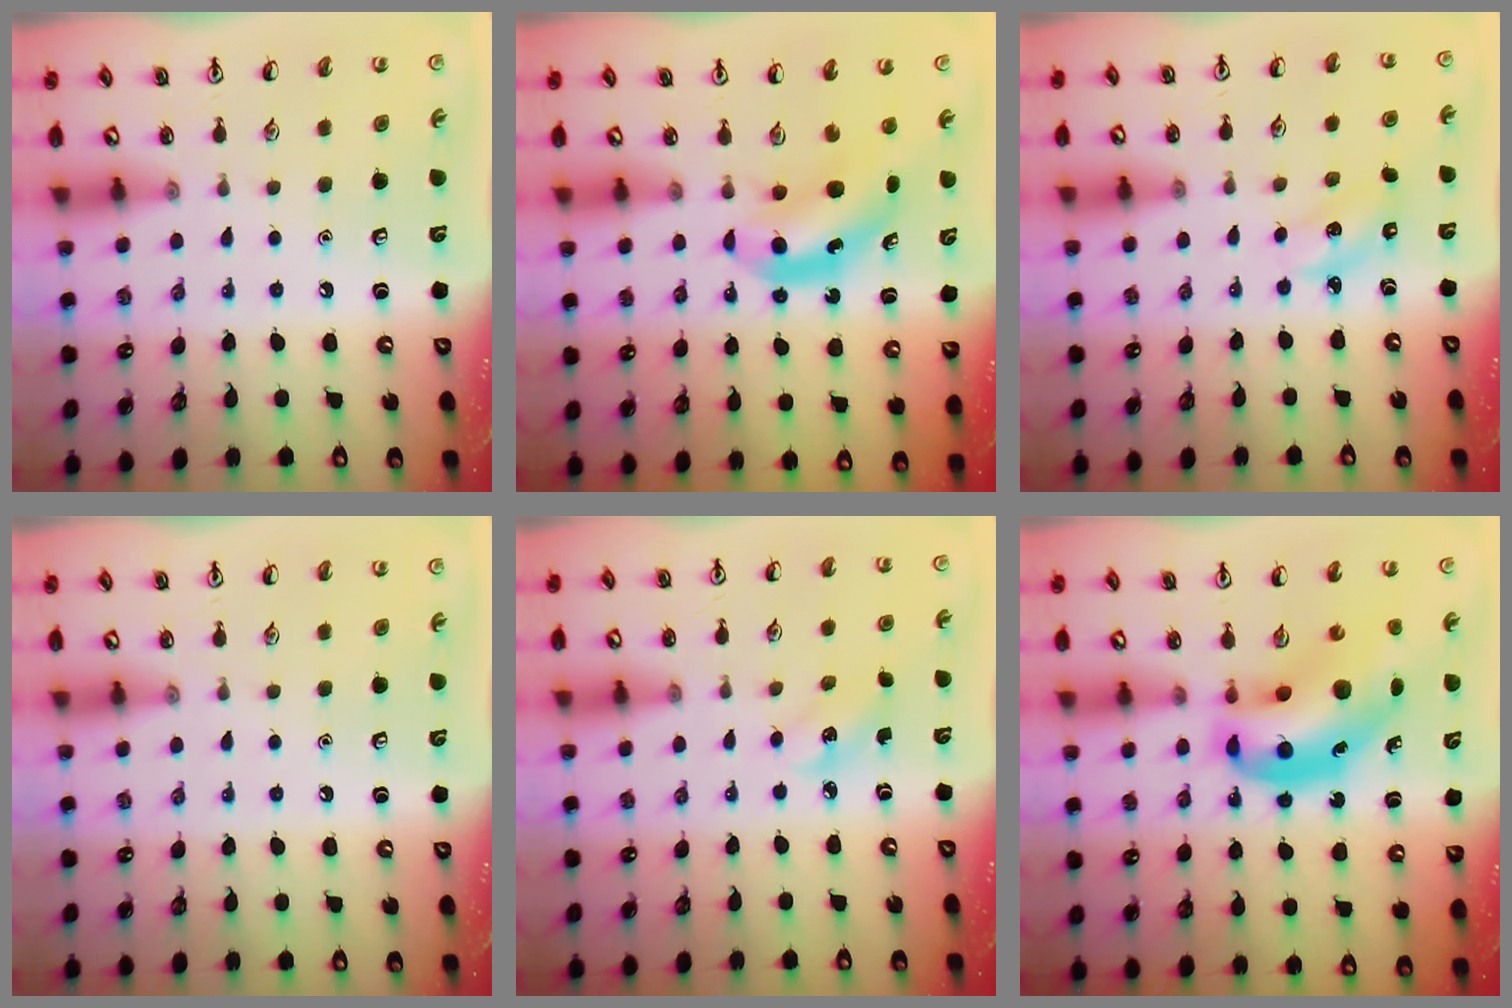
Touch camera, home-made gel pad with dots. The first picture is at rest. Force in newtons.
{"total": 5.6, "press": 5.5, "slide": 0.8}
{"total": 2.4, "press": 2.3, "slide": 0.5}
{"total": 0.0}
{"total": 2.6, "press": 2.5, "slide": 0.8}
{"total": 15.4, "press": 14.8, "slide": 4.5}